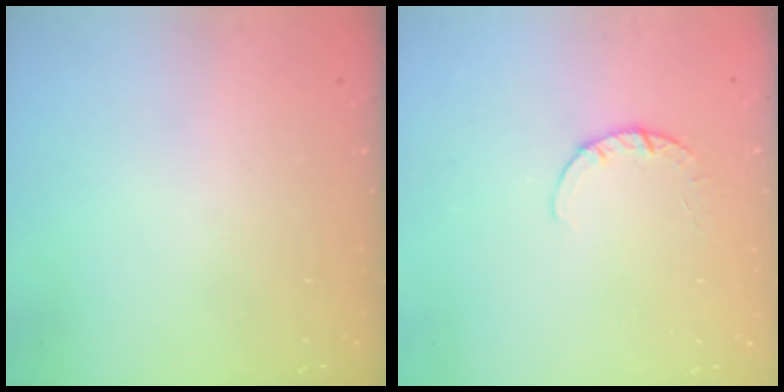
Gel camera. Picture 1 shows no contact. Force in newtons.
{"total": 2.7, "press": 2.7, "slide": 0.4}